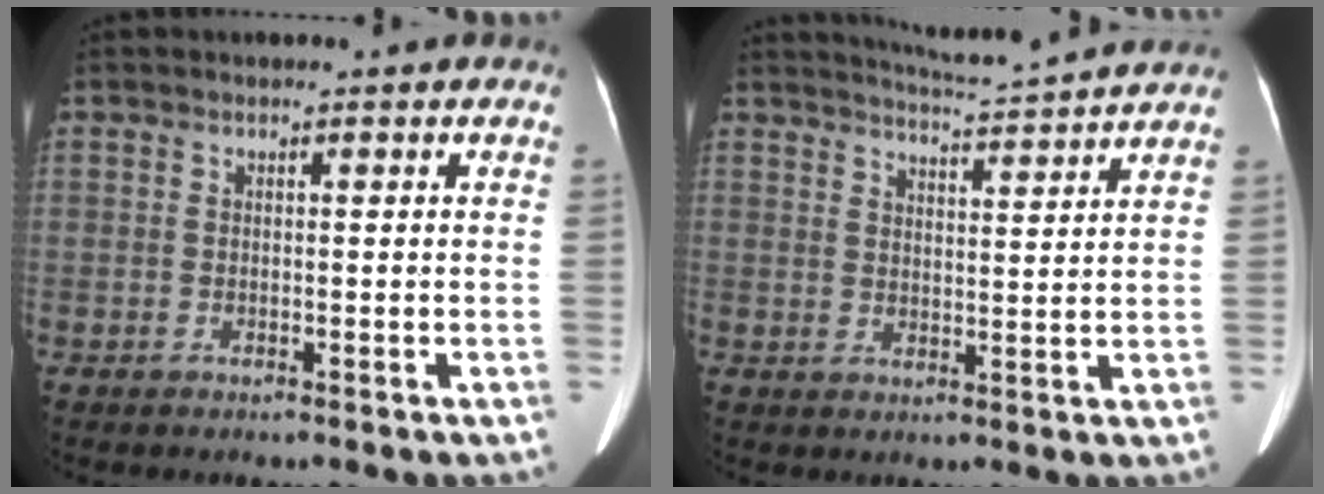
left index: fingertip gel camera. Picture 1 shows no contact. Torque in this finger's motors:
{"motor_torque": [0.02, -0.41, -0.07, 0.01]}